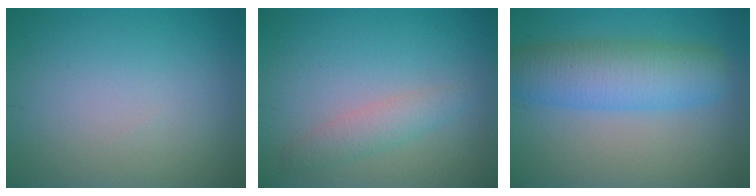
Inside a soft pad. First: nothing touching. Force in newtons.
{"total": 1.3, "press": 1.3, "slide": 0.3}
{"total": 6.7, "press": 6.7, "slide": 0.2}